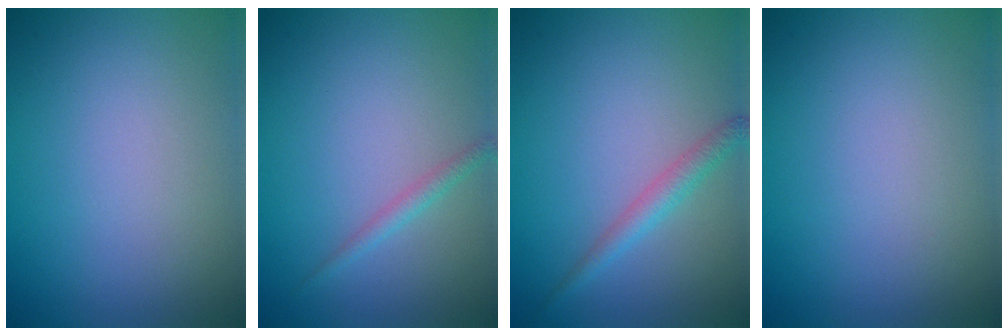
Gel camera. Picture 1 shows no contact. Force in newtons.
{"total": 1.2, "press": 1.2, "slide": 0.0}
{"total": 1.9, "press": 1.9, "slide": 0.1}
{"total": 0.0}